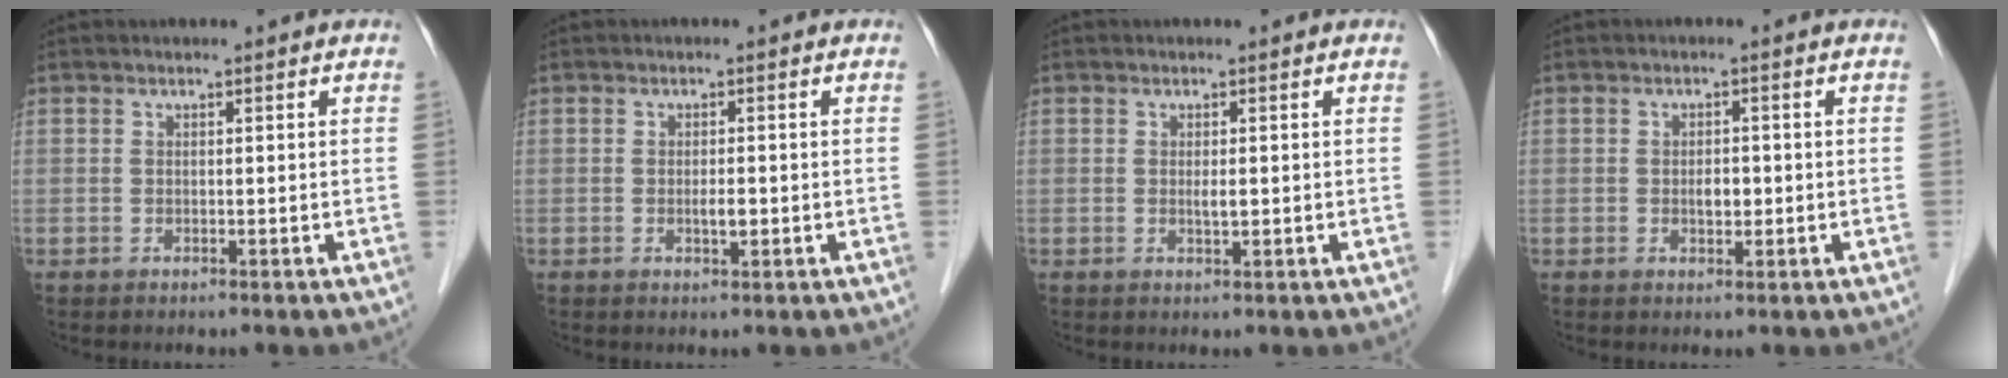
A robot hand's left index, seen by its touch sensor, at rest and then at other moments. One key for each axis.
{"total": 1.6, "fx": -0.5, "fy": 0.5, "fz": 1.5, "tx": -0.027, "ty": -0.004, "tz": -0.007}
{"total": 1.2, "fx": -0.1, "fy": 0.3, "fz": 1.2, "tx": -0.022, "ty": -0.005, "tz": -0.001}
{"total": 2.0, "fx": -0.4, "fy": 1.2, "fz": 1.6, "tx": -0.027, "ty": -0.002, "tz": -0.004}